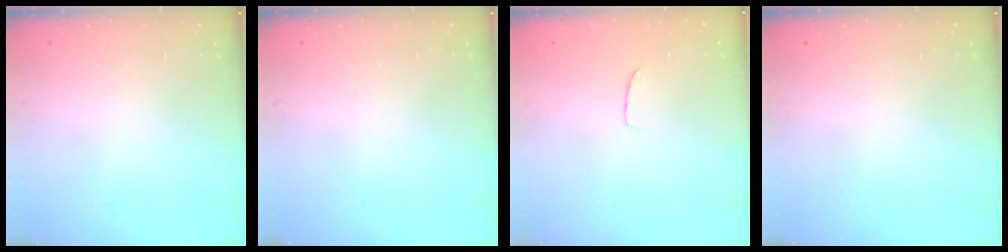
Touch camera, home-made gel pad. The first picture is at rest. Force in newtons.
{"total": 0.0}
{"total": 2.6, "press": 2.6, "slide": 0.2}
{"total": 0.0}